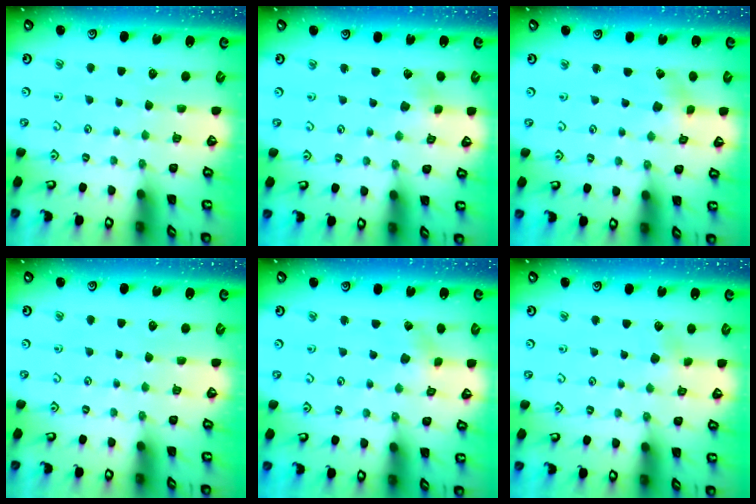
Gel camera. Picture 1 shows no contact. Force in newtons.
{"total": 3.0, "press": 3.0, "slide": 0.5}
{"total": 1.7, "press": 1.7, "slide": 0.3}
{"total": 0.0}
{"total": 2.3, "press": 2.3, "slide": 0.3}
{"total": 2.3, "press": 2.3, "slide": 0.2}